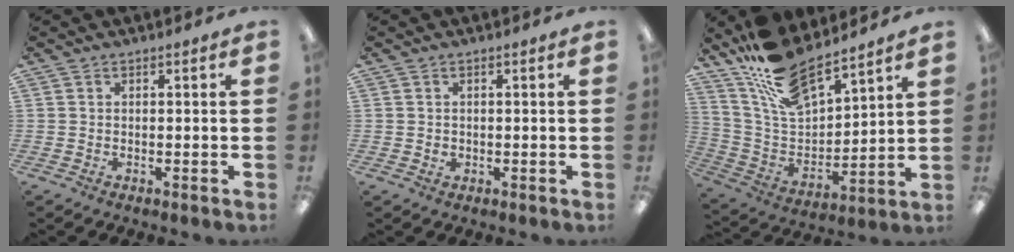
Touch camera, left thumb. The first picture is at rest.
{"total": 1.0, "force": [0.1, 0.9, 0.4], "torque": [-0.008, 0.005, 0.000]}
{"total": 16.2, "force": [13.6, 5.4, 7.0], "torque": [-0.162, -0.083, 0.249]}